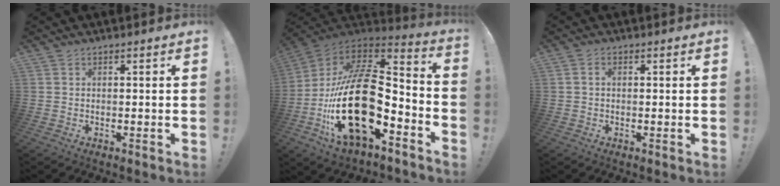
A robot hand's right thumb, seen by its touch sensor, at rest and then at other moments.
{"total": 30.0, "force": [-5.6, 15.5, 25.0], "torque": [-0.473, 0.021, -0.083]}
{"total": 1.1, "force": [0.0, 0.8, 0.8], "torque": [-0.017, 0.005, 0.000]}